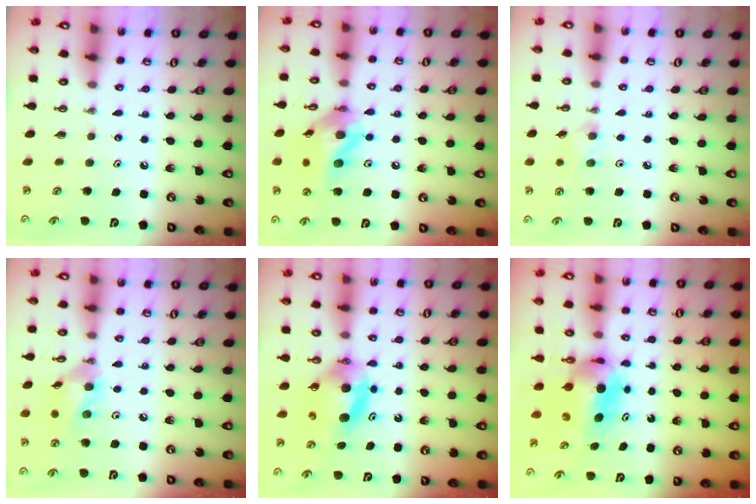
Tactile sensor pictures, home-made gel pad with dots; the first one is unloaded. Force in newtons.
{"total": 14.8, "press": 14.7, "slide": 2.0}
{"total": 5.4, "press": 4.9, "slide": 2.1}
{"total": 11.3, "press": 11.1, "slide": 1.8}
{"total": 7.8, "press": 5.4, "slide": 5.7}
{"total": 7.8, "press": 6.4, "slide": 4.5}